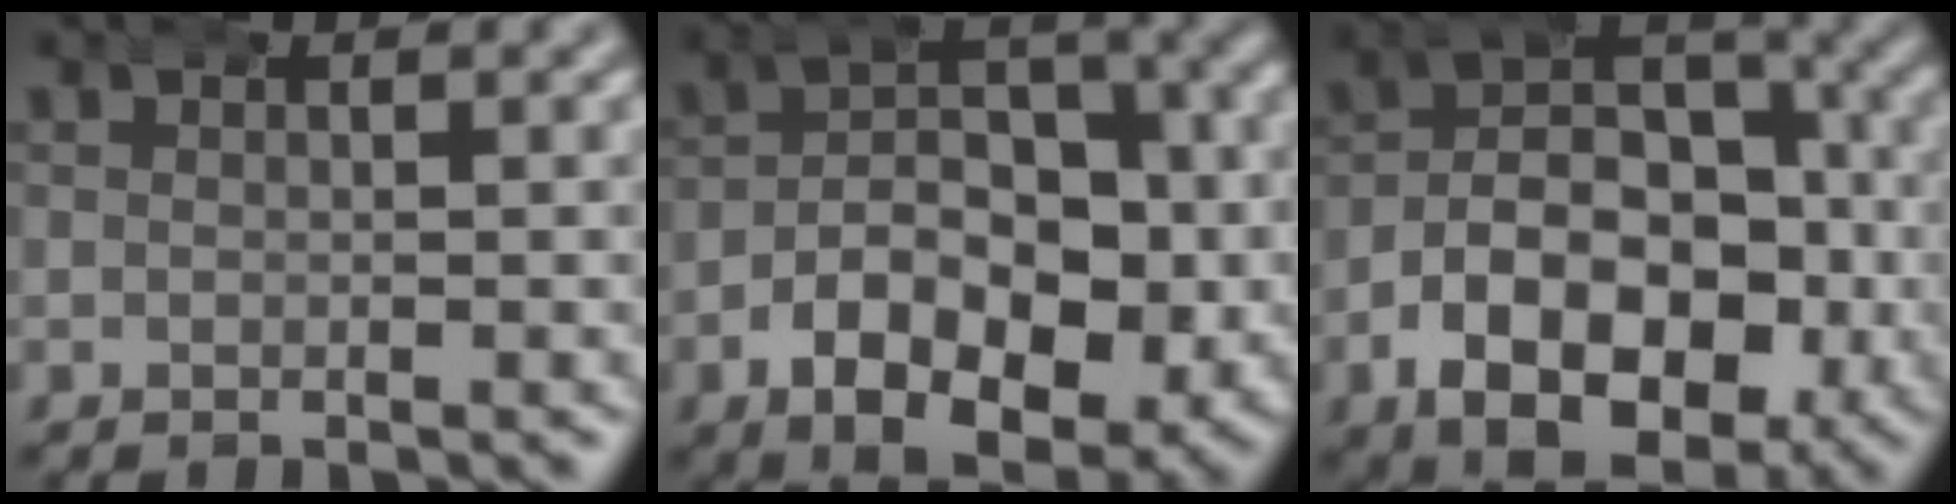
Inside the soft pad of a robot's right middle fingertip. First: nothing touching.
{"total": 10.8, "force": [-3.1, 7.0, 7.5], "torque": [-0.110, -0.022, -0.049]}
{"total": 12.5, "force": [-3.0, 9.1, 8.0], "torque": [-0.138, -0.030, -0.046]}